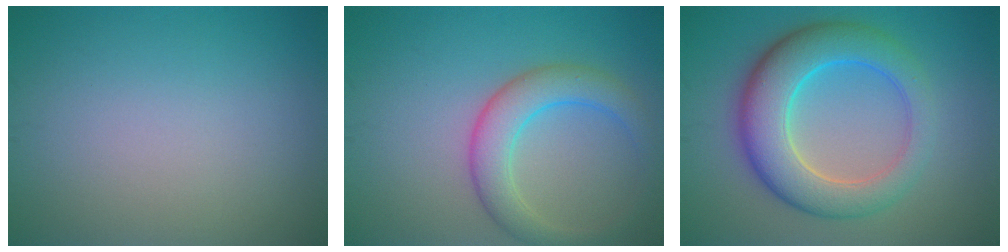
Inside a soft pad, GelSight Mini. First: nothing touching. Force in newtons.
{"total": 4.6, "press": 4.6, "slide": 0.2}
{"total": 8.1, "press": 8.1, "slide": 0.3}